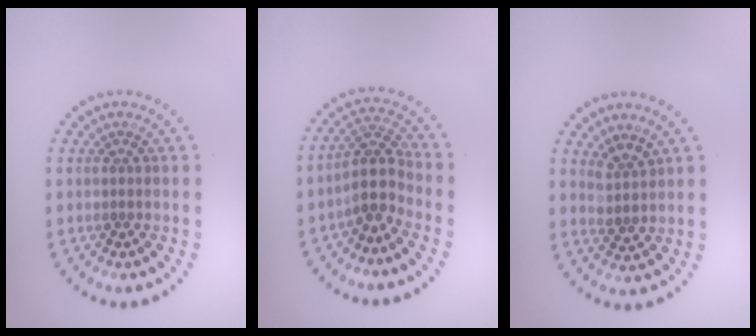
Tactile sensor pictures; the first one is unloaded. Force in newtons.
{"total": 3.2, "press": 2.5, "slide": 2.0}
{"total": 1.8, "press": 1.4, "slide": 1.1}